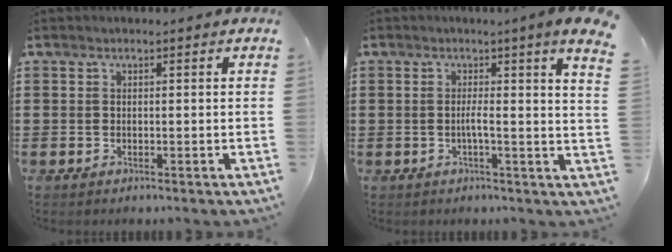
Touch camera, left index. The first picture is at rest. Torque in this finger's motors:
{"motor_torque": [2.14, 0.00, 0.37, 0.10]}